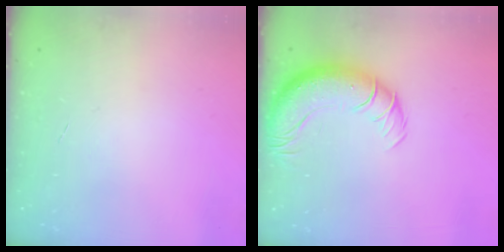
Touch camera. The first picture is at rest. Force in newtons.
{"total": 13.9, "press": 13.5, "slide": 3.2}